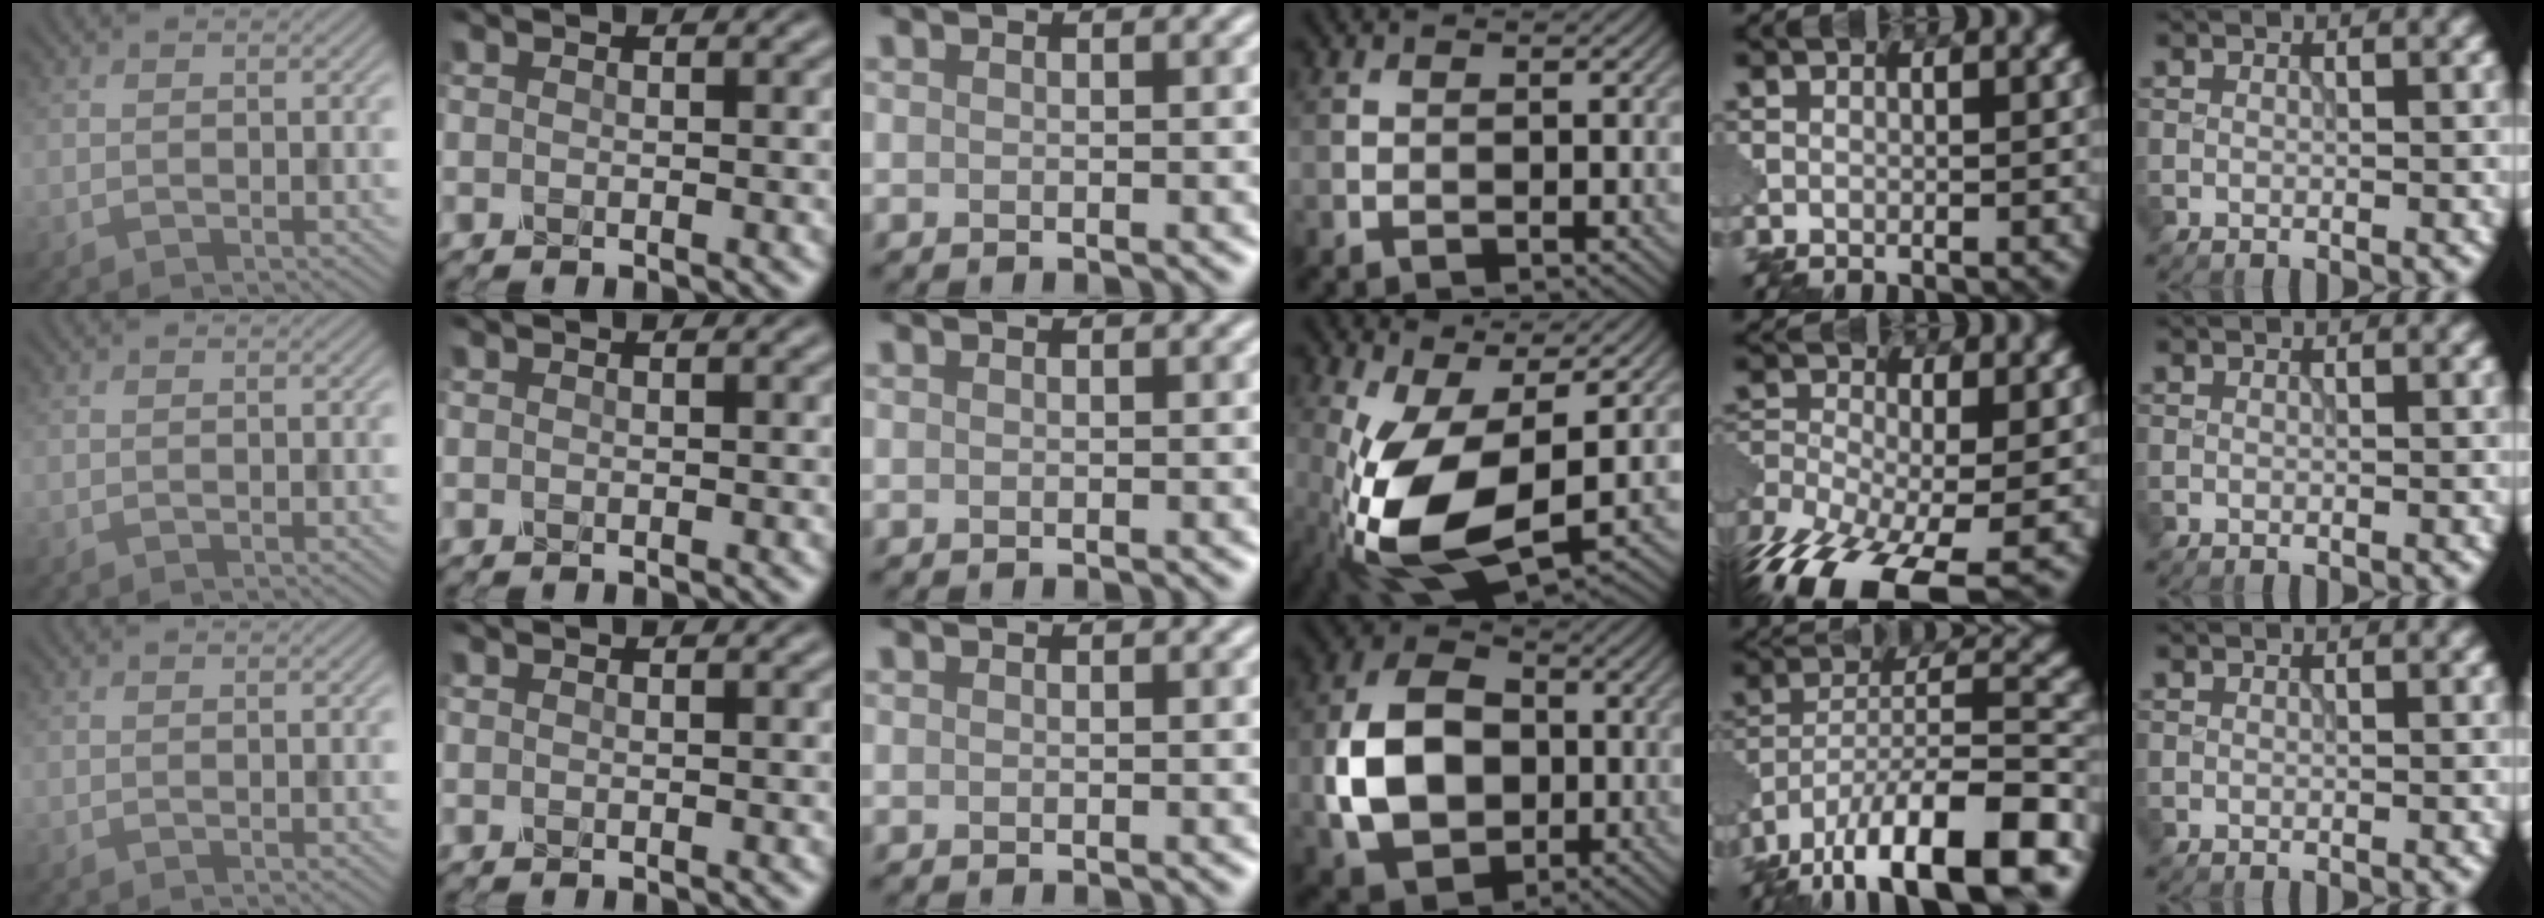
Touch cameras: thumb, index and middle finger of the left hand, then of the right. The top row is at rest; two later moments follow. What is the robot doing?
{"motion": "wrap", "object": "tissue paper"}